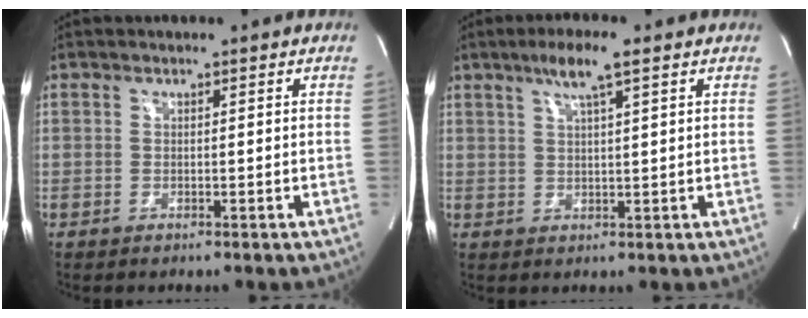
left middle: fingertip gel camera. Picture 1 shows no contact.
{"total": 5.2, "force": [3.1, 0.1, 4.2], "torque": [-0.081, 0.006, 0.055]}